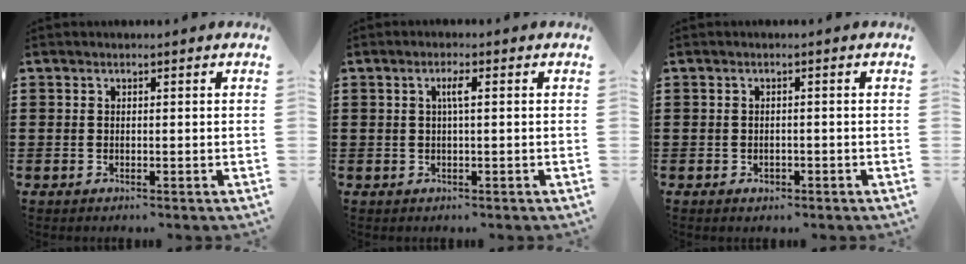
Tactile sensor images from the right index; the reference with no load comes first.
{"total": 2.1, "force": [0.4, 0.2, 2.1], "torque": [-0.041, 0.002, 0.005]}
{"total": 0.9, "force": [-0.5, 0.6, 0.5], "torque": [-0.012, -0.002, -0.010]}